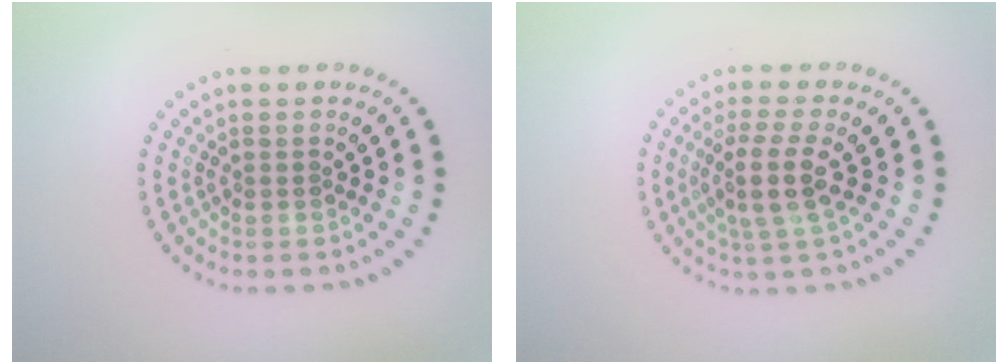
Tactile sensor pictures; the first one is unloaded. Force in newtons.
{"total": 3.5, "press": 2.9, "slide": 1.9}